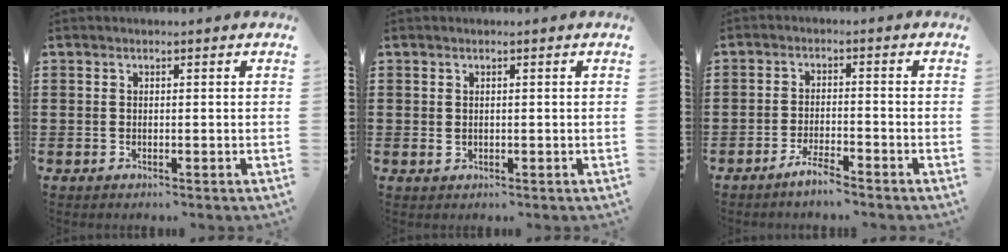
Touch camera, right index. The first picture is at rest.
{"total": 0.7, "force": [0.2, 0.5, 0.4], "torque": [-0.009, 0.003, 0.003]}
{"total": 3.0, "force": [-2.6, 0.3, 1.5], "torque": [-0.034, 0.004, -0.051]}